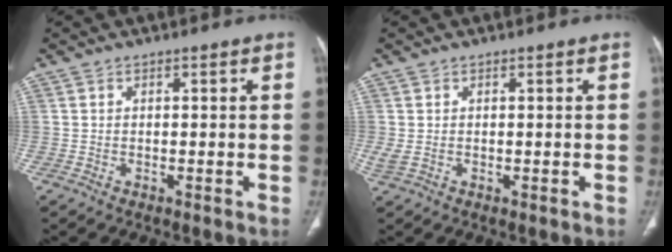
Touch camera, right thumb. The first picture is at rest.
{"total": 1.6, "force": [0.0, 1.0, 1.3], "torque": [-0.043, 0.004, 0.007]}